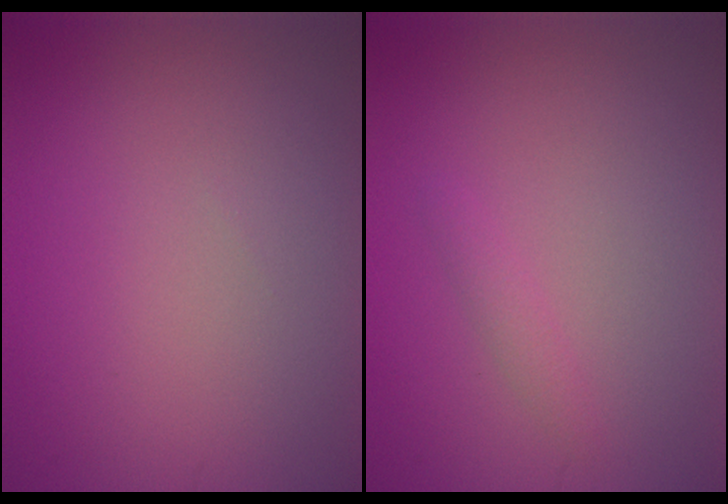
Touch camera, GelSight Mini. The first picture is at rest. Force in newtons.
{"total": 1.0, "press": 1.0, "slide": 0.0}